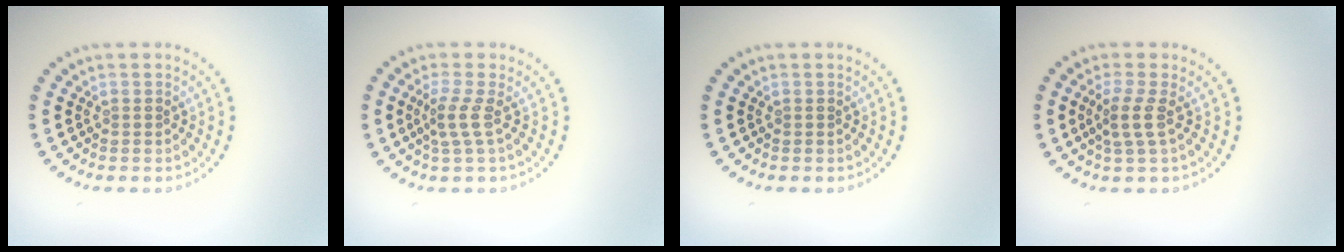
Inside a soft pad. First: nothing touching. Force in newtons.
{"total": 2.0, "press": 1.3, "slide": 1.6}
{"total": 0.0}
{"total": 2.1, "press": 1.6, "slide": 1.4}